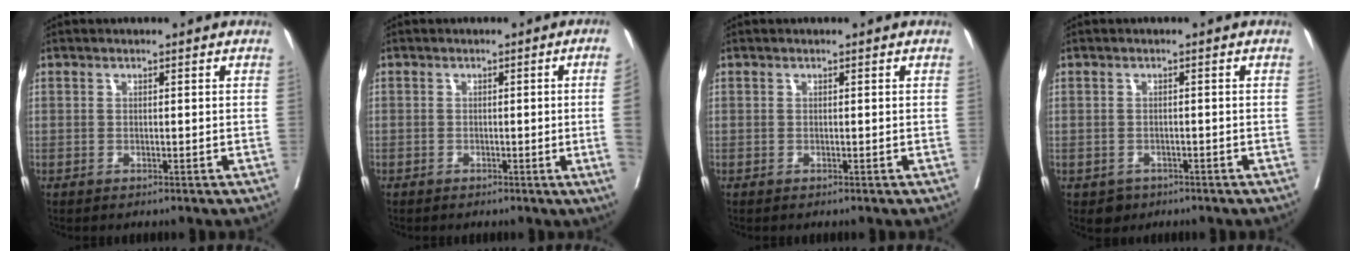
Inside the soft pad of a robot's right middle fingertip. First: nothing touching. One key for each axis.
{"total": 3.8, "fx": -0.5, "fy": -1.3, "fz": 3.5, "tx": -0.036, "ty": -0.008, "tz": -0.006}
{"total": 0.0}
{"total": 2.1, "fx": -1.3, "fy": 1.7, "fz": 0.3, "tx": -0.004, "ty": 0.005, "tz": -0.016}